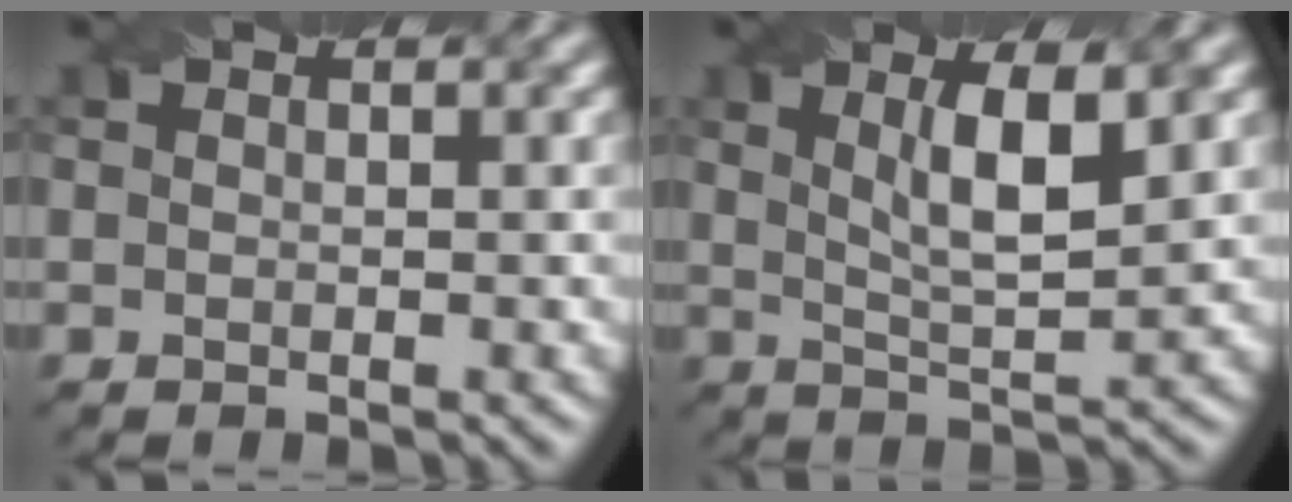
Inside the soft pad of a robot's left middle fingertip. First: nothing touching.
{"total": 5.1, "force": [1.9, 1.2, 4.6], "torque": [-0.079, -0.002, 0.032]}